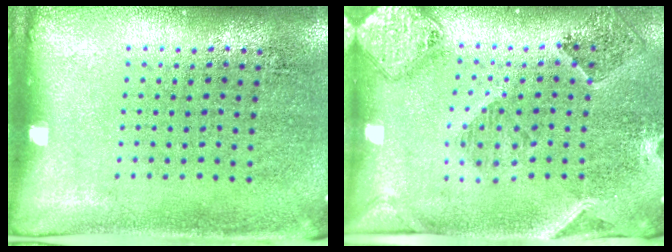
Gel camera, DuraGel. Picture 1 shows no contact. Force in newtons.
{"total": 1.6, "press": 1.6, "slide": 0.3}